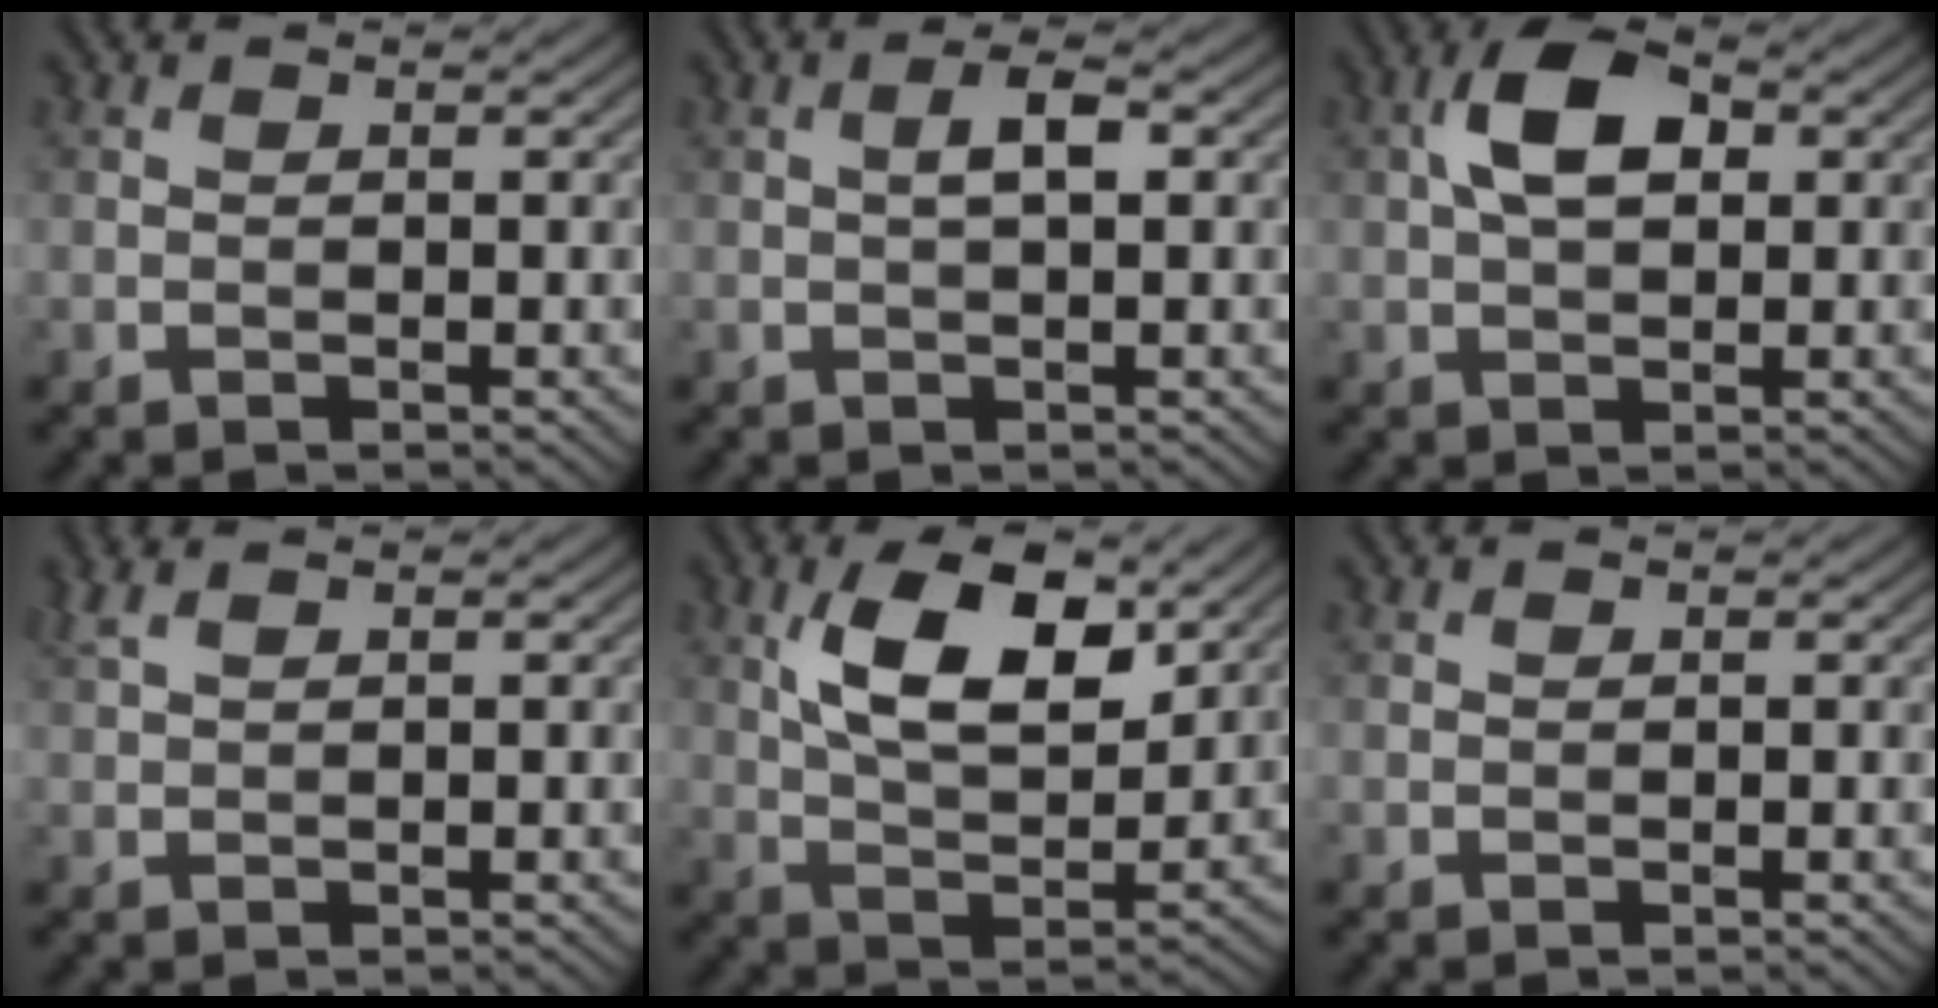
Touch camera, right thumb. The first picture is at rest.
{"total": 2.8, "force": [0.4, 0.8, 2.6], "torque": [-0.048, 0.009, 0.004]}
{"total": 6.3, "force": [1.4, 3.5, 5.1], "torque": [-0.100, 0.013, 0.019]}
{"total": 1.7, "force": [1.2, 0.3, 1.1], "torque": [-0.033, 0.009, 0.030]}
{"total": 11.1, "force": [4.7, 5.0, 8.7], "torque": [-0.161, -0.001, 0.088]}
{"total": 0.0}